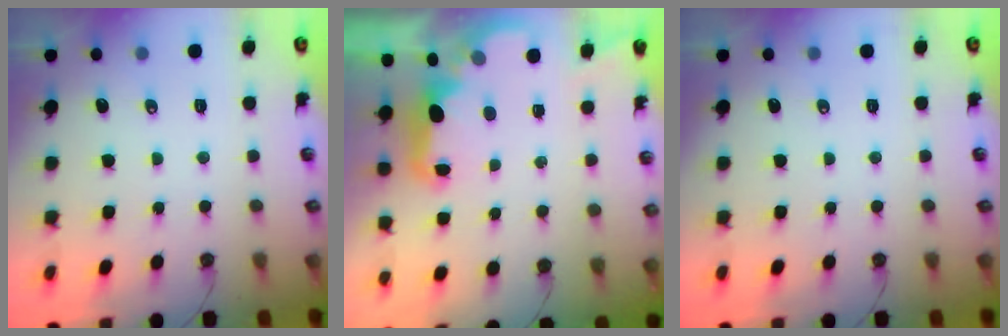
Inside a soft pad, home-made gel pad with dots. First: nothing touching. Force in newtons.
{"total": 2.8, "press": 2.7, "slide": 0.9}
{"total": 0.0}